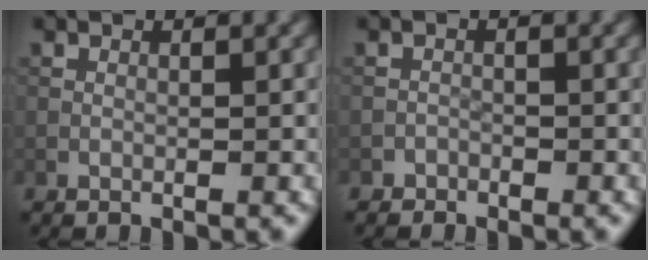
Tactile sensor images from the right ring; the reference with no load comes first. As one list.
[{"total": 1.3, "force": [-1.0, 0.7, -0.2], "torque": [0.004, 0.009, -0.016]}]